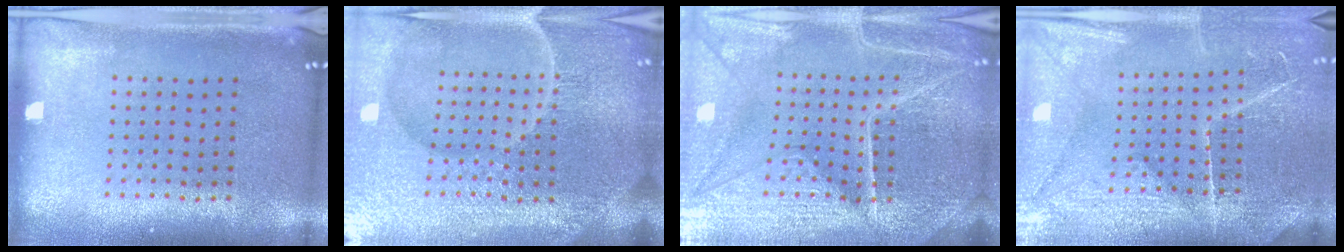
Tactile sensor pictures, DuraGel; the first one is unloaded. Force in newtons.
{"total": 6.3, "press": 5.7, "slide": 2.7}
{"total": 5.7, "press": 5.2, "slide": 2.2}
{"total": 3.9, "press": 3.8, "slide": 1.1}